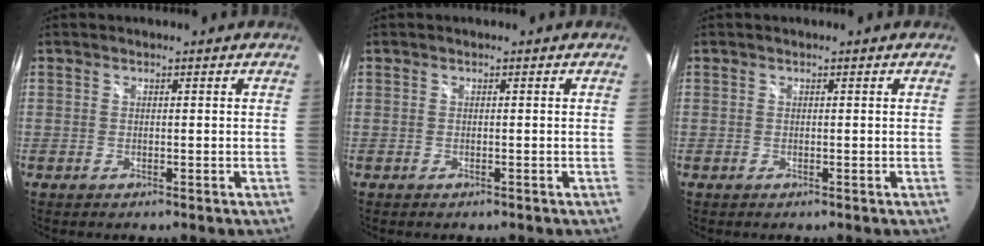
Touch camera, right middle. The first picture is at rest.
{"total": 0.0}
{"total": 0.0}